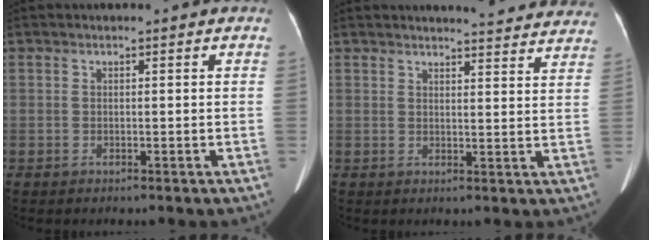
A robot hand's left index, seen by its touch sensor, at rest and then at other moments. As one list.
[{"total": 14.3, "force": [13.8, 1.6, 3.3], "torque": [-0.018, -0.041, 0.136]}]